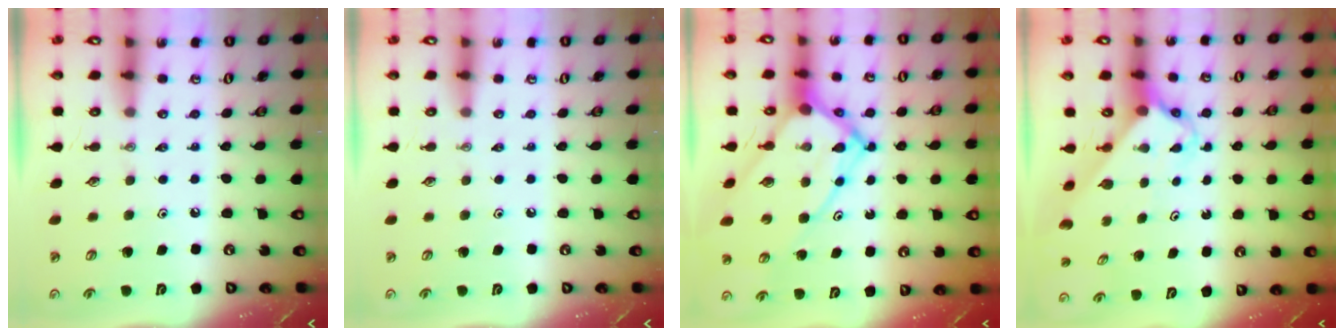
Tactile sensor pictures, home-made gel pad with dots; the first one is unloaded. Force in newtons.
{"total": 0.0}
{"total": 16.3, "press": 16.3, "slide": 1.6}
{"total": 2.5, "press": 2.5, "slide": 0.2}